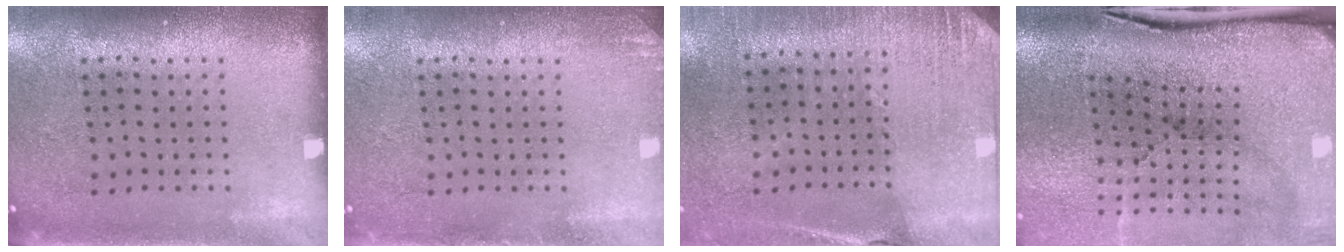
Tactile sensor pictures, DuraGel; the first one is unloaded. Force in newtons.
{"total": 1.1, "press": 1.1, "slide": 0.1}
{"total": 2.6, "press": 2.5, "slide": 0.8}
{"total": 5.0, "press": 4.0, "slide": 3.1}